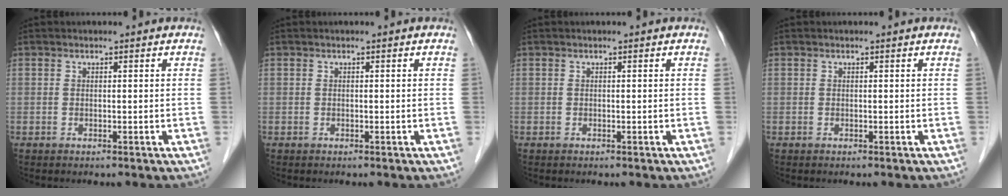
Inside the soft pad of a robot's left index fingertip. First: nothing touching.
{"total": 0.0}
{"total": 0.0}
{"total": 0.0}